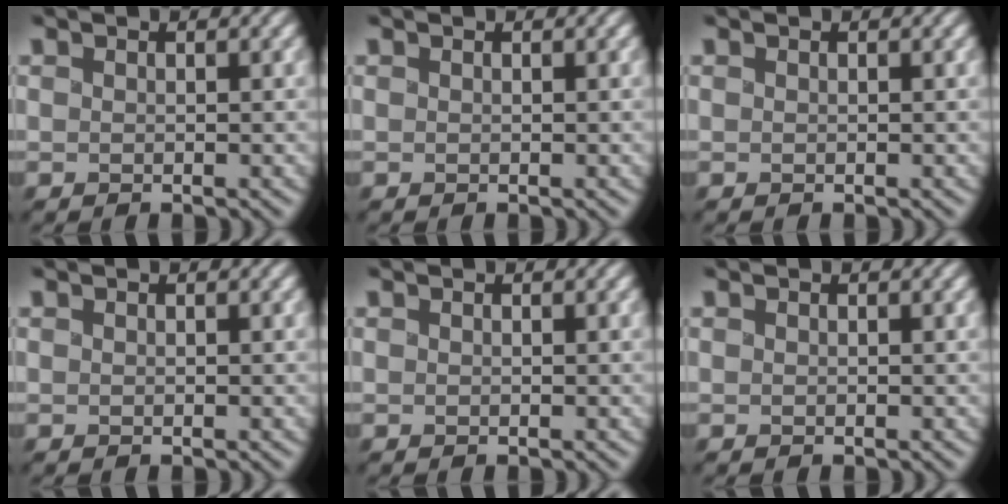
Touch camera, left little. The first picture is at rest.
{"total": 0.0}
{"total": 0.0}
{"total": 0.0}
{"total": 0.0}
{"total": 0.0}